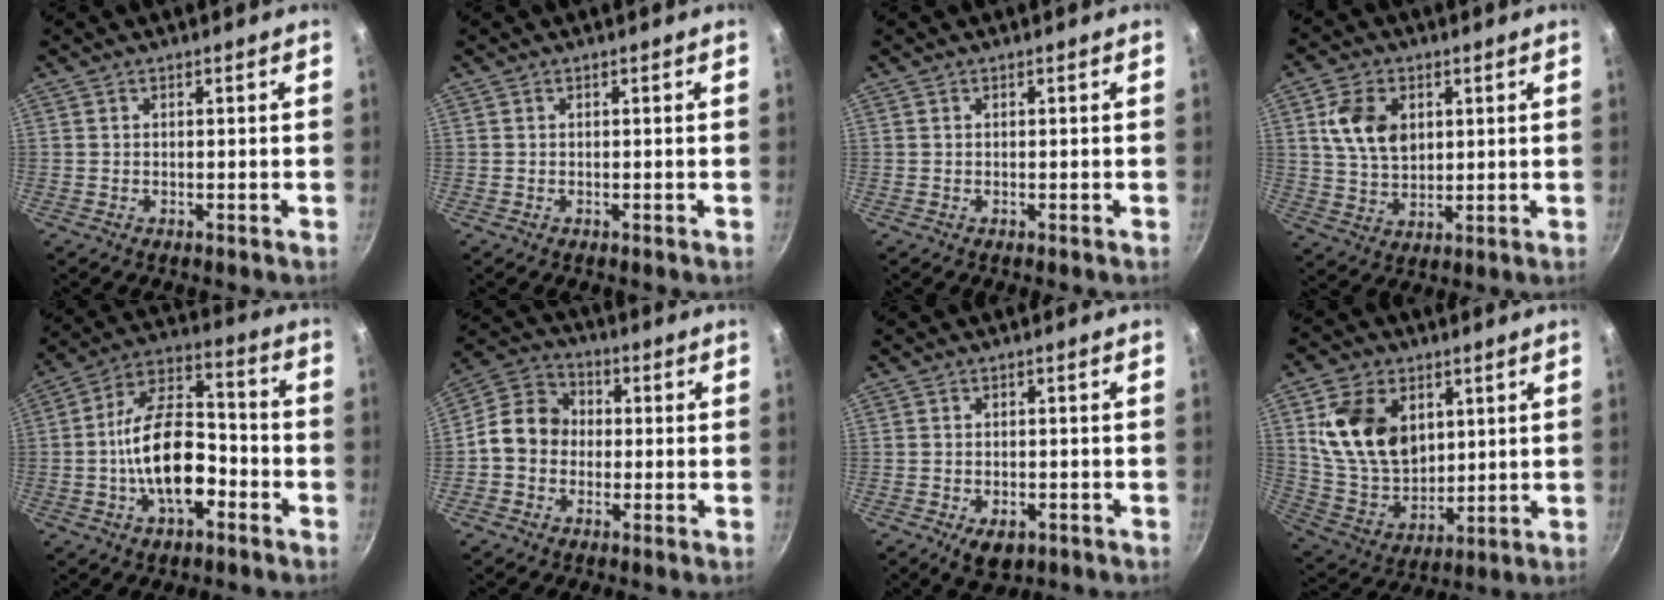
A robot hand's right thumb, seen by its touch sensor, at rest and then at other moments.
{"total": 0.0}
{"total": 0.0}
{"total": 9.8, "force": [2.8, 6.8, 6.4], "torque": [-0.101, -0.010, 0.053]}
{"total": 16.8, "force": [-4.7, 9.0, 13.4], "torque": [-0.207, 0.053, -0.094]}
{"total": 10.0, "force": [-0.9, 8.5, 5.2], "torque": [-0.058, 0.029, -0.041]}
{"total": 5.4, "force": [-2.4, 3.3, 3.5], "torque": [-0.045, 0.007, -0.029]}
{"total": 16.9, "force": [4.9, 11.9, 10.9], "torque": [-0.170, -0.024, 0.103]}